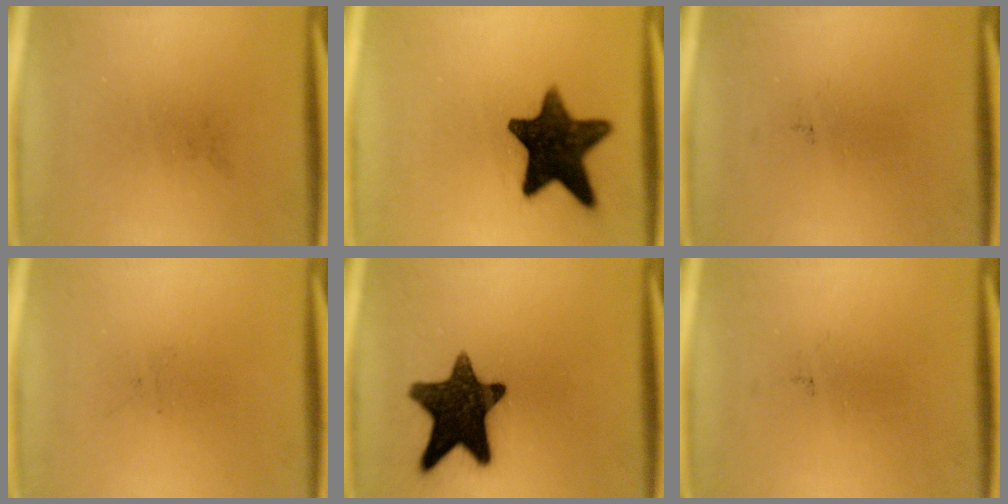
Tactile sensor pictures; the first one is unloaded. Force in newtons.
{"total": 14.6}
{"total": 0.0}
{"total": 0.0}
{"total": 14.9}
{"total": 0.0}